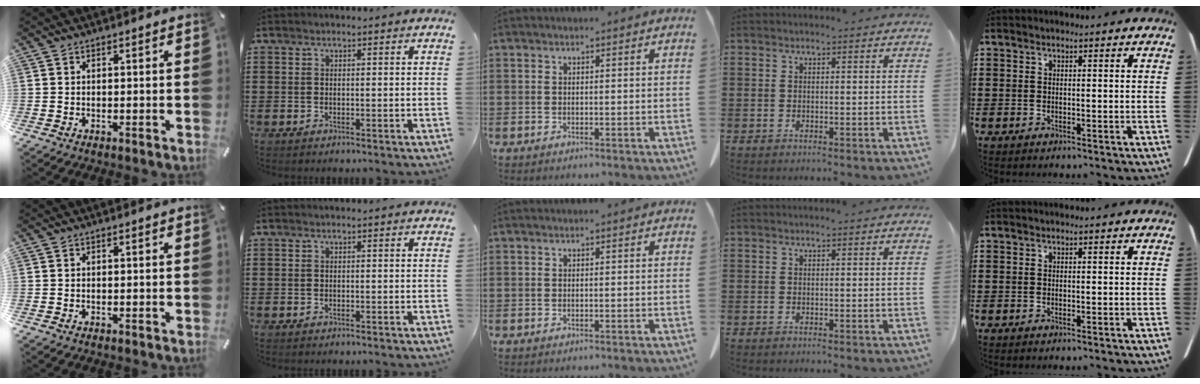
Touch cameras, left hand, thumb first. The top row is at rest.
{}